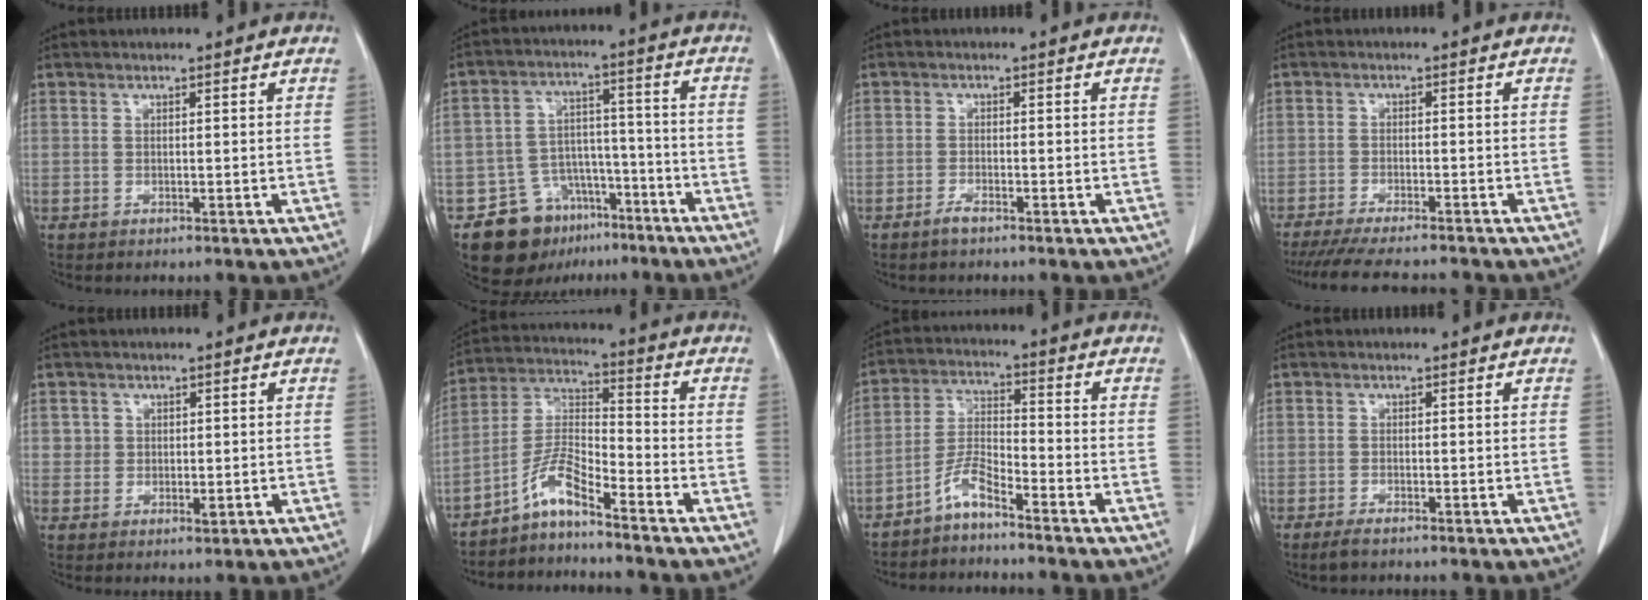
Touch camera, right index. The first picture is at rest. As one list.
[{"total": 10.4, "force": [-6.4, 7.3, 3.9], "torque": [-0.063, 0.031, -0.096]}, {"total": 1.7, "force": [-1.1, 0.1, 1.3], "torque": [-0.024, -0.001, -0.023]}, {"total": 8.3, "force": [-7.6, -0.4, 3.2], "torque": [-0.040, -0.013, -0.127]}, {"total": 2.3, "force": [0.6, 2.1, 0.7], "torque": [-0.002, -0.003, 0.006]}, {"total": 6.3, "force": [-4.9, 0.2, 3.9], "torque": [-0.081, 0.007, -0.103]}, {"total": 4.8, "force": [-3.9, 0.2, 2.8], "torque": [-0.060, -0.006, -0.085]}, {"total": 1.6, "force": [-0.9, 0.2, 1.3], "torque": [-0.025, -0.003, -0.018]}]